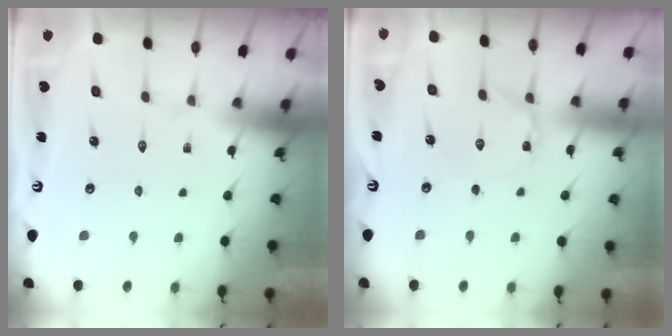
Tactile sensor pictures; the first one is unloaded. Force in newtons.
{"total": 2.3, "press": 2.3, "slide": 0.3}